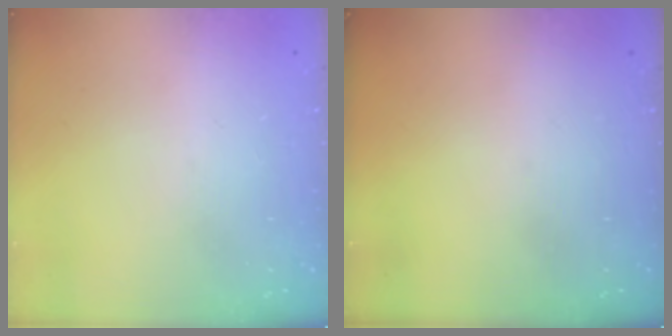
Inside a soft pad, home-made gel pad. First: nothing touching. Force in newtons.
{"total": 0.0}